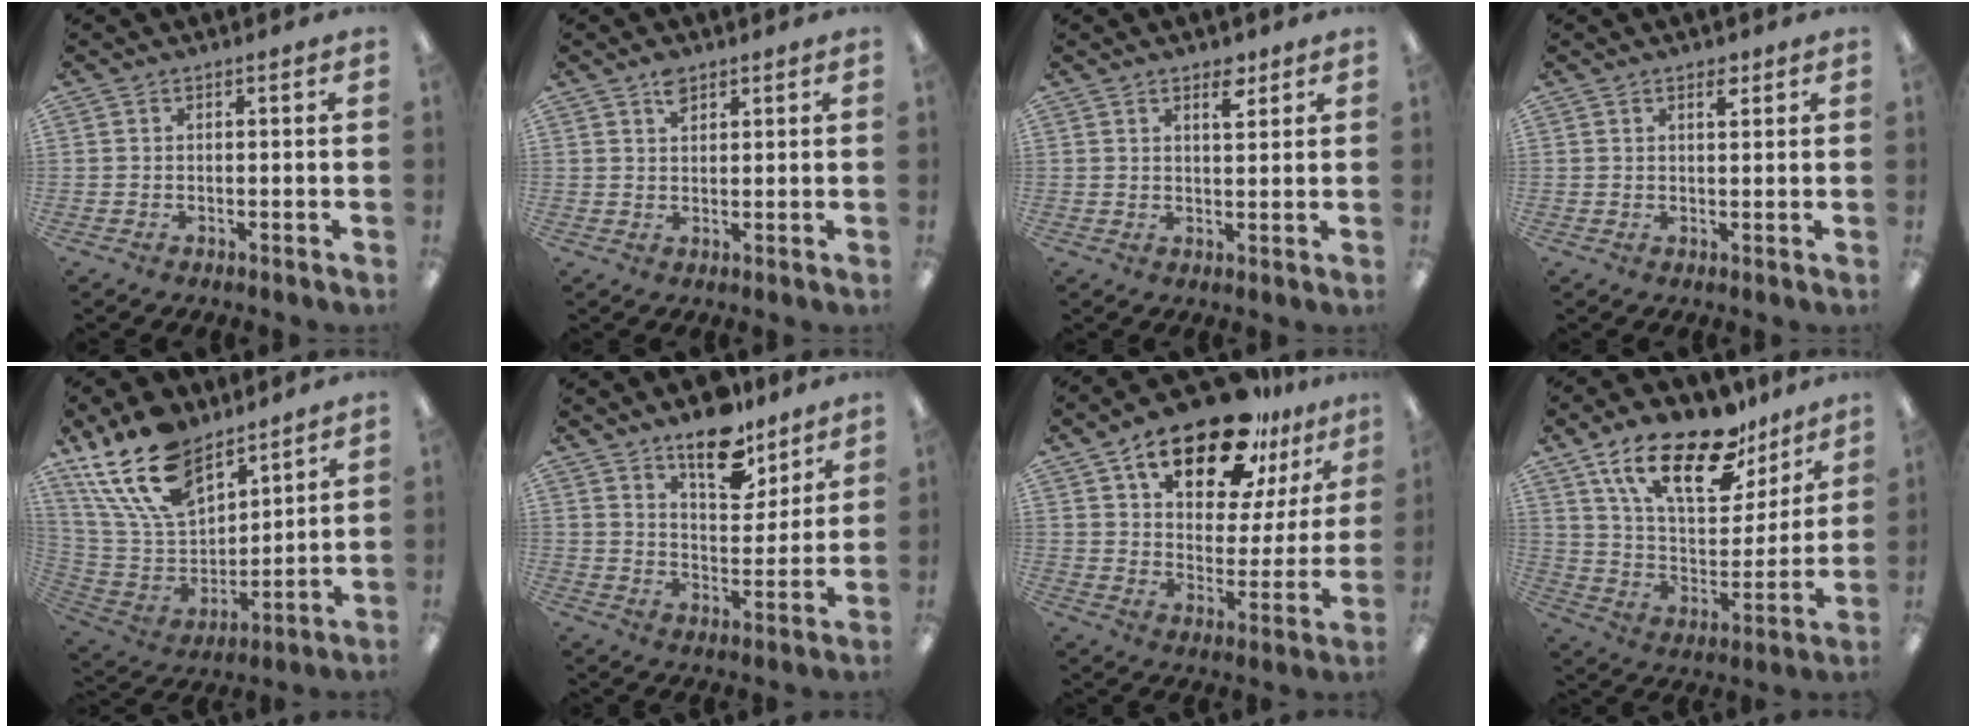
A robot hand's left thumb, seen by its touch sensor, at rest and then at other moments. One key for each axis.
{"total": 3.5, "fx": 2.4, "fy": 1.9, "fz": 1.6, "tx": -0.021, "ty": -0.006, "tz": 0.042}
{"total": 4.2, "fx": 2.9, "fy": 1.7, "fz": 2.6, "tx": -0.025, "ty": -0.010, "tz": 0.044}
{"total": 2.4, "fx": 1.7, "fy": 0.9, "fz": 1.4, "tx": -0.008, "ty": -0.009, "tz": 0.025}
{"total": 20.6, "fx": 14.0, "fy": 10.6, "fz": 10.8, "tx": -0.224, "ty": -0.068, "tz": 0.260}
{"total": 13.2, "fx": 10.2, "fy": 5.9, "fz": 5.9, "tx": -0.068, "ty": -0.068, "tz": 0.180}
{"total": 21.3, "fx": 15.0, "fy": 9.0, "fz": 12.1, "tx": -0.191, "ty": -0.084, "tz": 0.255}
{"total": 22.4, "fx": 14.6, "fy": 9.8, "fz": 14.0, "tx": -0.236, "ty": -0.080, "tz": 0.253}